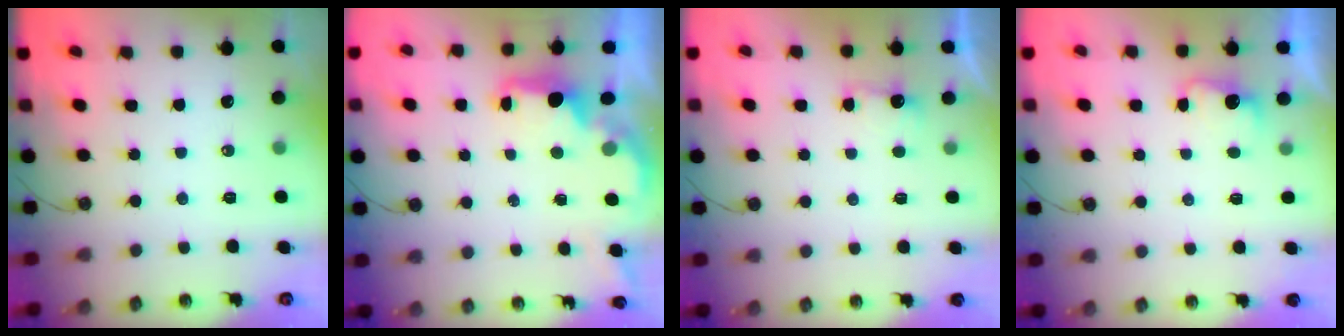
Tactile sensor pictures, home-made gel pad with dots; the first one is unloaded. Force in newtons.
{"total": 2.2, "press": 2.1, "slide": 0.8}
{"total": 2.3, "press": 2.2, "slide": 0.9}
{"total": 3.0, "press": 2.8, "slide": 1.0}